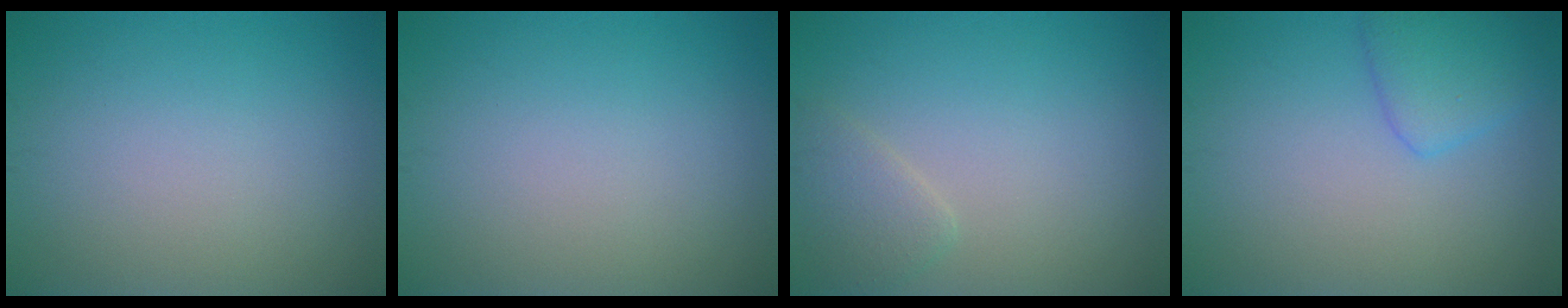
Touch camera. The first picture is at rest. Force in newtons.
{"total": 0.0}
{"total": 1.8, "press": 1.8, "slide": 0.1}
{"total": 2.8, "press": 2.8, "slide": 0.2}